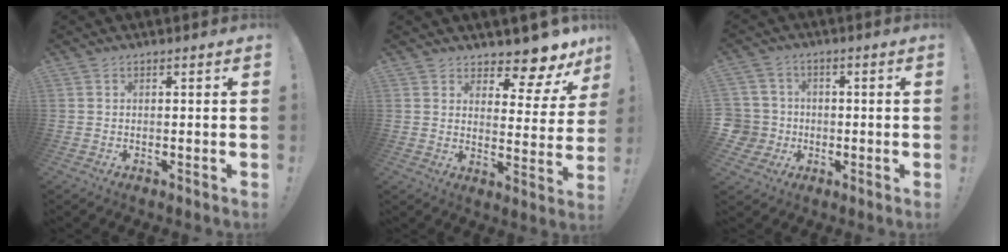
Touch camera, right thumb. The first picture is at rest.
{"total": 8.0, "force": [6.8, 2.3, 3.5], "torque": [-0.043, -0.071, 0.114]}
{"total": 7.0, "force": [-0.5, 6.9, 1.4], "torque": [-0.036, 0.008, -0.004]}